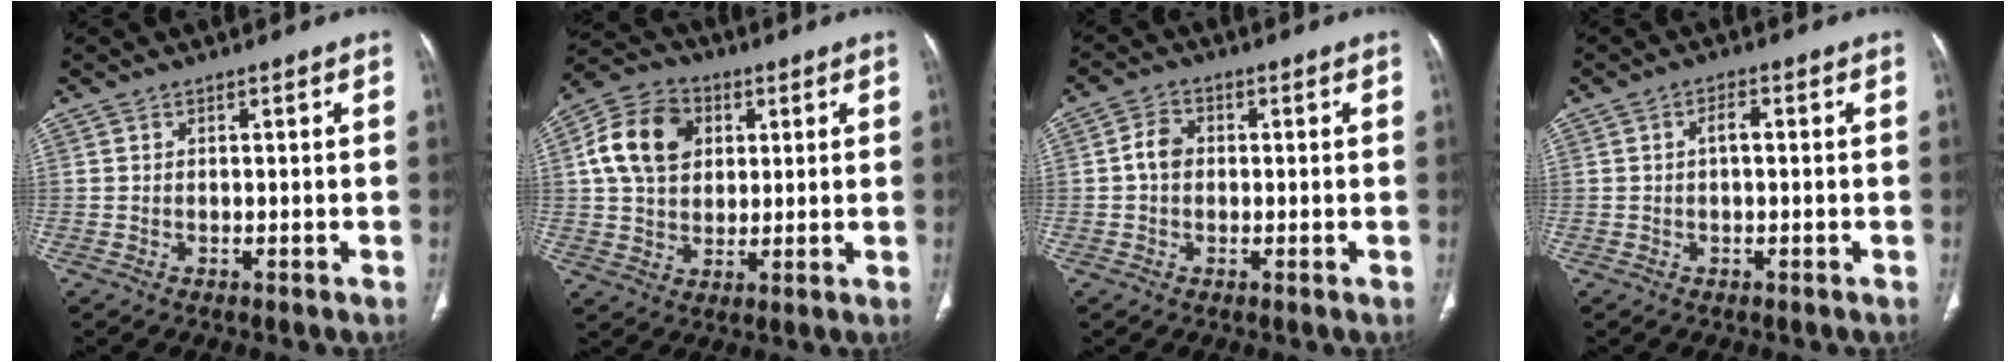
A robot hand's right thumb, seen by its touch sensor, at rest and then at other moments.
{"total": 12.9, "force": [3.2, 9.8, 7.8], "torque": [-0.125, 0.009, 0.049]}
{"total": 3.6, "force": [-0.1, 2.8, 2.2], "torque": [-0.036, 0.012, -0.009]}
{"total": 2.2, "force": [0.1, 0.9, 2.0], "torque": [-0.035, 0.007, -0.001]}